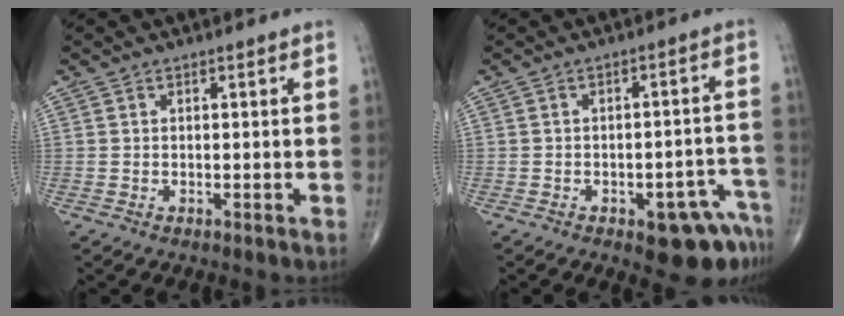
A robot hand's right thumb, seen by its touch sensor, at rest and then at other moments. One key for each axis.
{"total": 9.4, "fx": -5.3, "fy": 3.9, "fz": 6.7, "tx": -0.049, "ty": 0.041, "tz": -0.060}